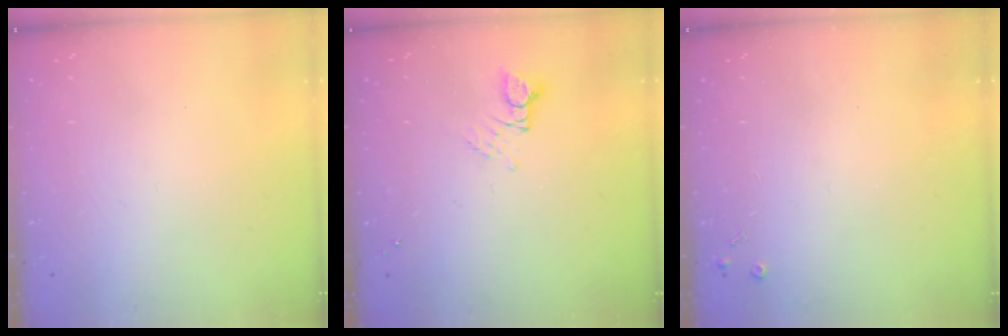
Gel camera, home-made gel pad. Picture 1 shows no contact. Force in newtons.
{"total": 2.8, "press": 2.8, "slide": 0.3}
{"total": 2.5, "press": 2.5, "slide": 0.5}